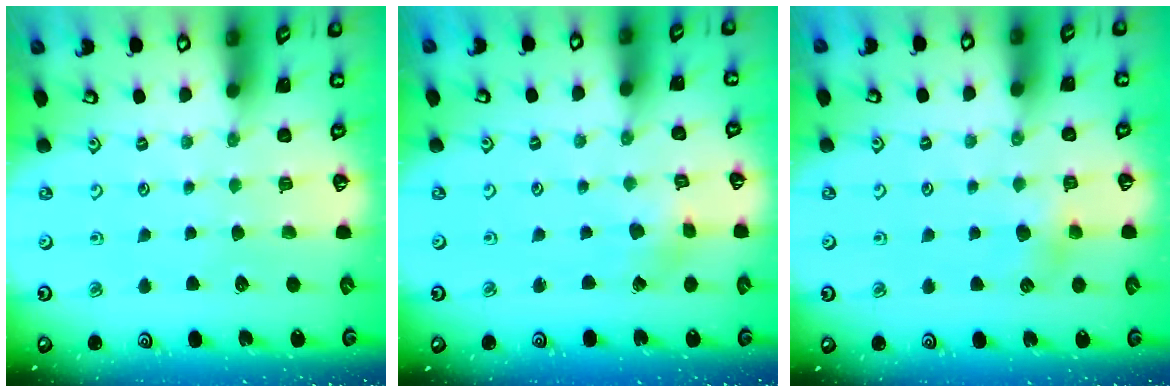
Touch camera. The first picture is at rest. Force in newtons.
{"total": 2.3, "press": 2.3, "slide": 0.2}
{"total": 5.9, "press": 5.9, "slide": 0.5}